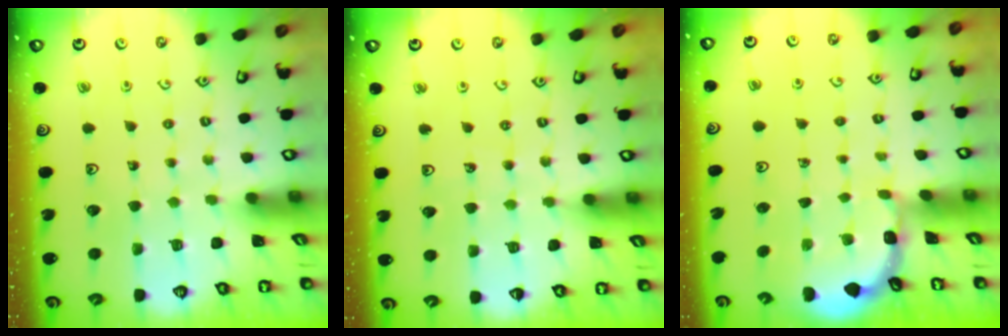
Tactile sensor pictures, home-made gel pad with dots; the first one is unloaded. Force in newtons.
{"total": 3.9, "press": 3.5, "slide": 1.8}
{"total": 1.7, "press": 1.7, "slide": 0.1}